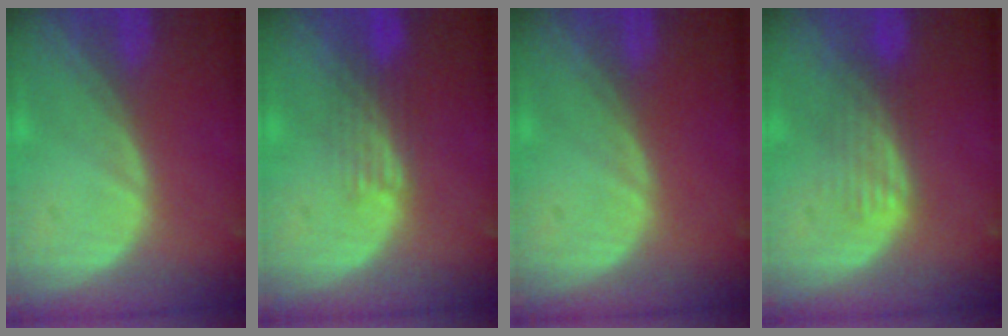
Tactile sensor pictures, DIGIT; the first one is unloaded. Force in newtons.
{"total": 3.9, "press": 3.1, "slide": 2.3}
{"total": 0.0}
{"total": 4.0, "press": 3.5, "slide": 2.1}